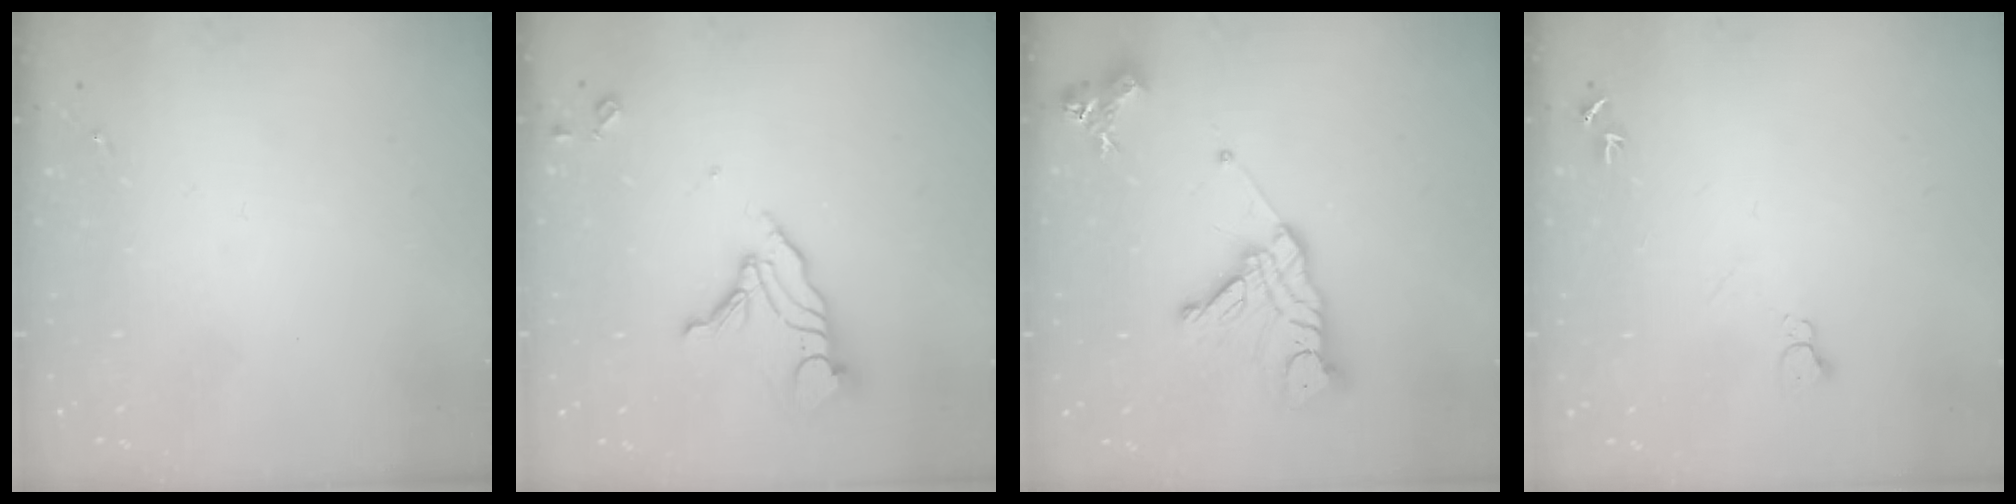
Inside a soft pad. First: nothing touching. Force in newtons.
{"total": 12.2, "press": 12.1, "slide": 1.2}
{"total": 16.3, "press": 16.2, "slide": 1.4}
{"total": 5.1, "press": 5.1, "slide": 0.6}